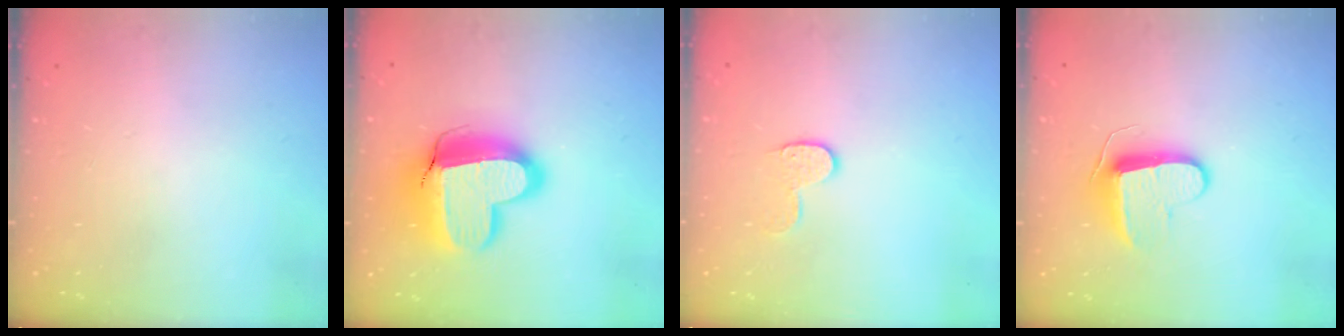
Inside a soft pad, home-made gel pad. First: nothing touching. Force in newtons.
{"total": 18.3, "press": 18.3, "slide": 1.4}
{"total": 6.9, "press": 6.9, "slide": 0.1}
{"total": 9.3, "press": 9.3, "slide": 0.0}